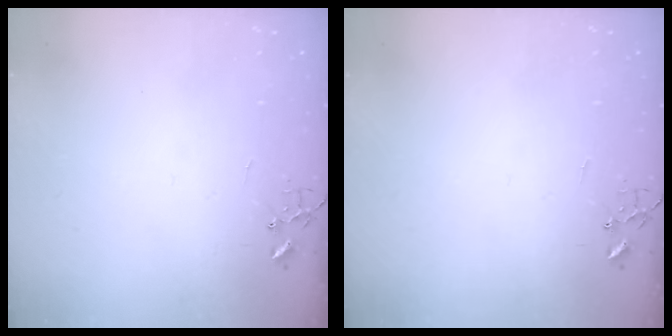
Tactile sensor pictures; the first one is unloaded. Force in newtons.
{"total": 0.0}